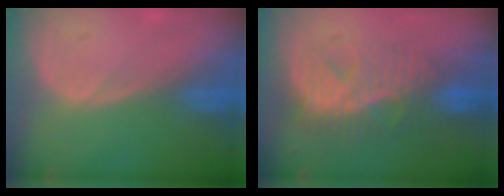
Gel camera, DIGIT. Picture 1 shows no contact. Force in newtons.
{"total": 8.0, "press": 7.9, "slide": 1.3}